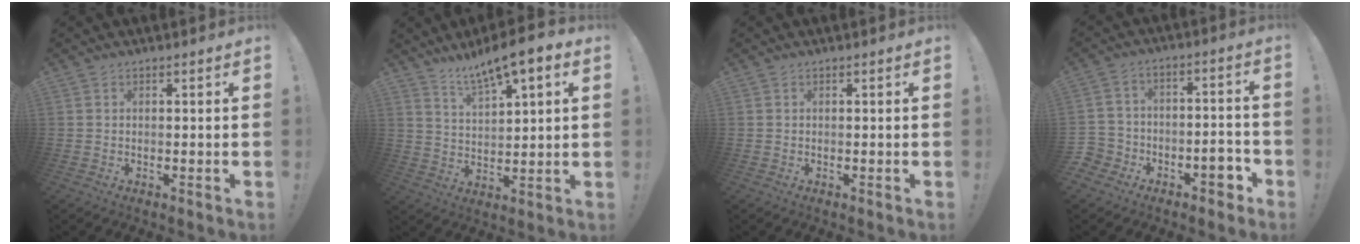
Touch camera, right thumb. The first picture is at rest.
{"total": 9.8, "force": [7.4, 2.4, 6.0], "torque": [-0.106, -0.043, 0.130]}
{"total": 0.0}
{"total": 9.2, "force": [-5.1, 6.9, 3.4], "torque": [-0.031, 0.047, -0.084]}